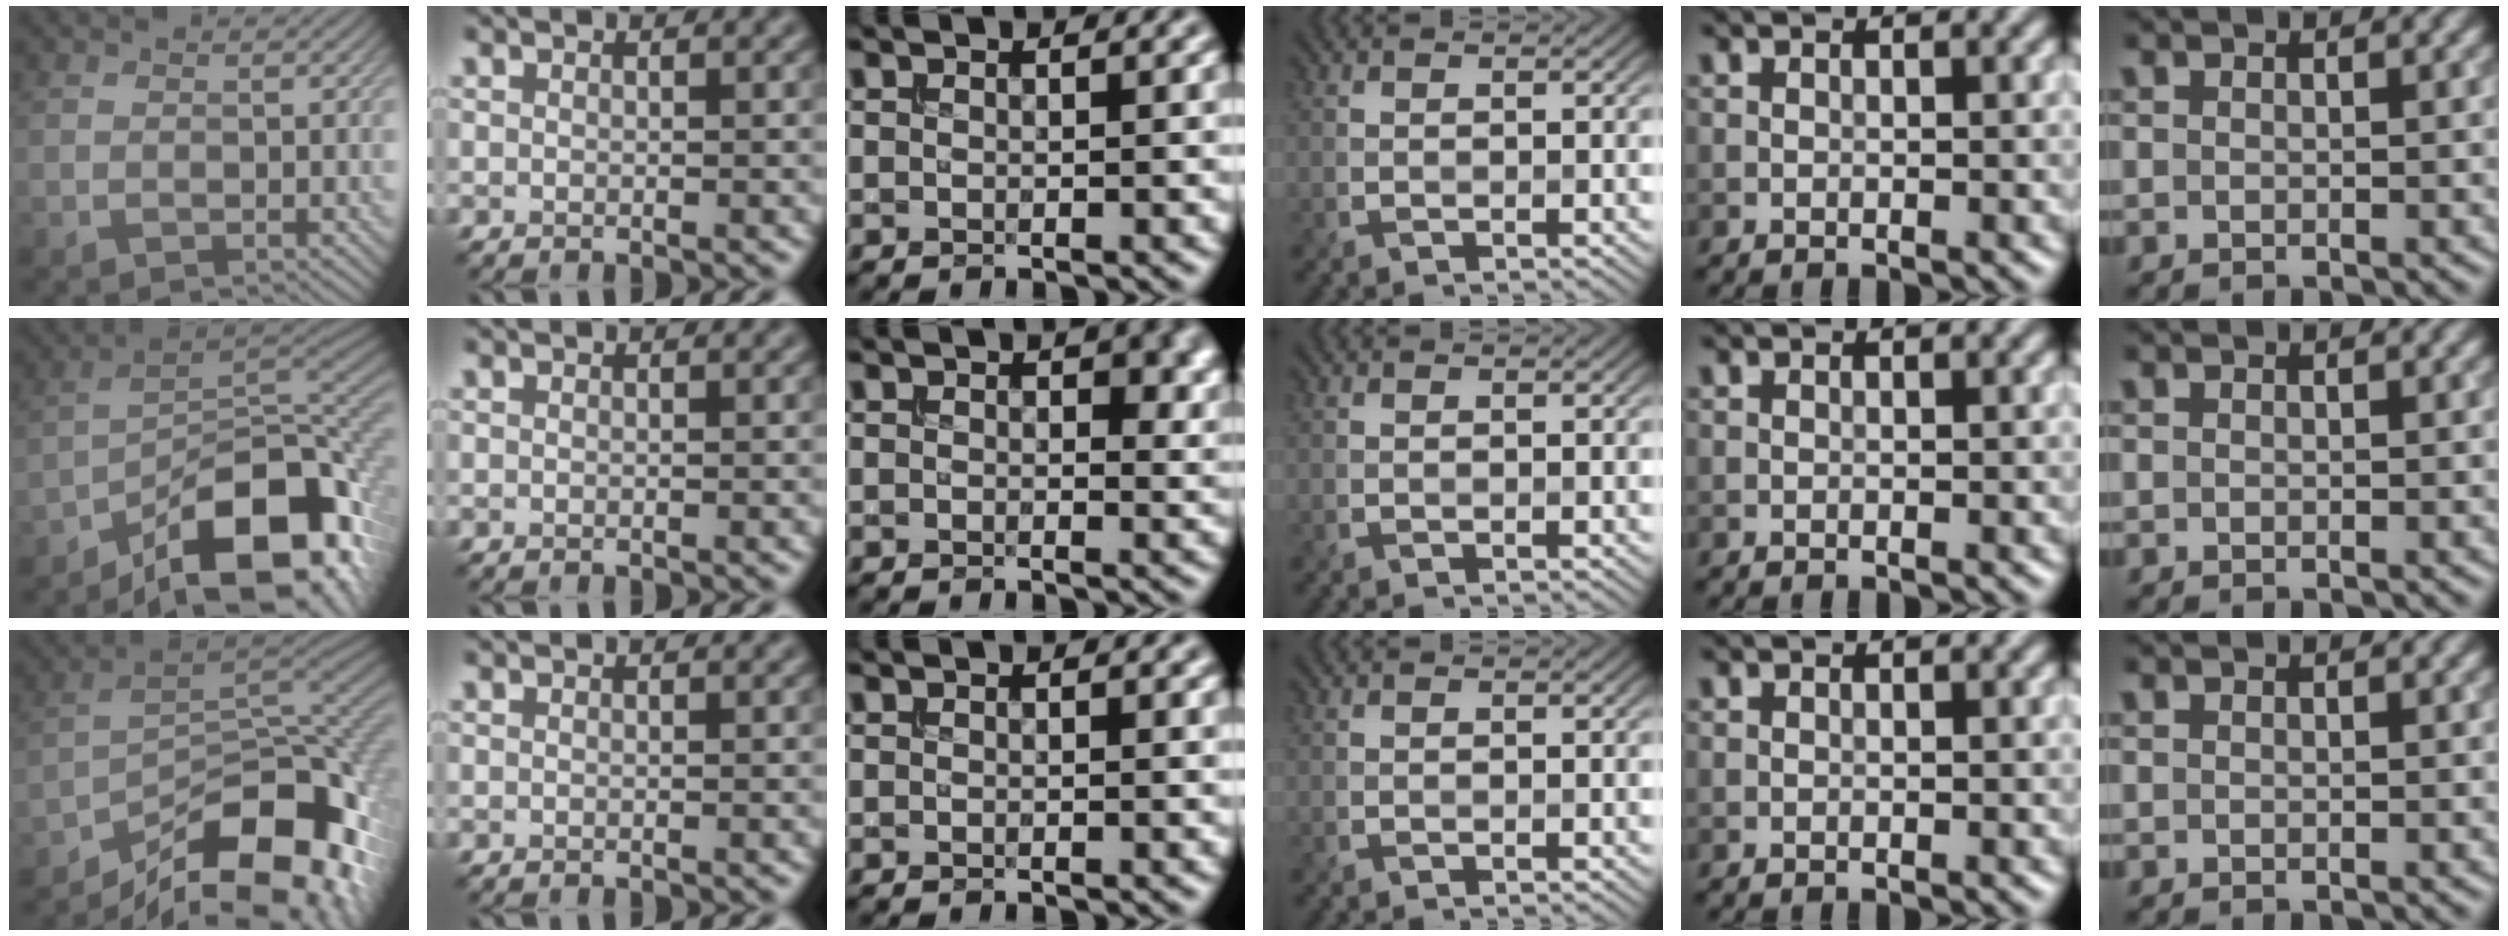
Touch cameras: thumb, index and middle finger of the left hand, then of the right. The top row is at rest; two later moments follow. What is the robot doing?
{"motion": "extract", "object": "bucket"}